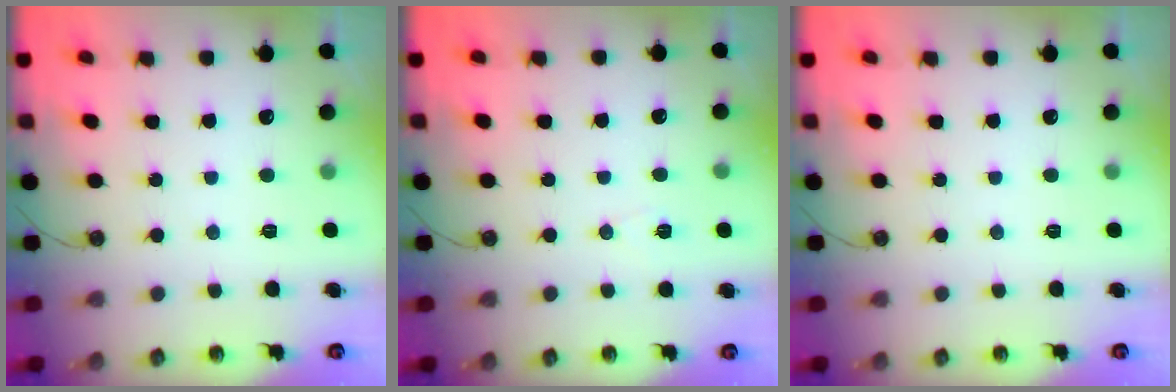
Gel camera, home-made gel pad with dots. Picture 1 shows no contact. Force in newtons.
{"total": 3.9, "press": 3.3, "slide": 2.2}
{"total": 0.0}